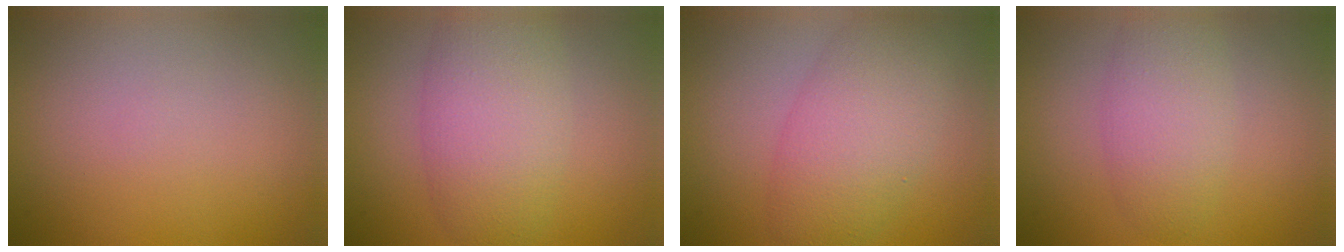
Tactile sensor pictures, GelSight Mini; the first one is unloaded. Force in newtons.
{"total": 6.3, "press": 6.3, "slide": 0.3}
{"total": 6.2, "press": 6.2, "slide": 0.1}
{"total": 3.9, "press": 3.9, "slide": 0.1}